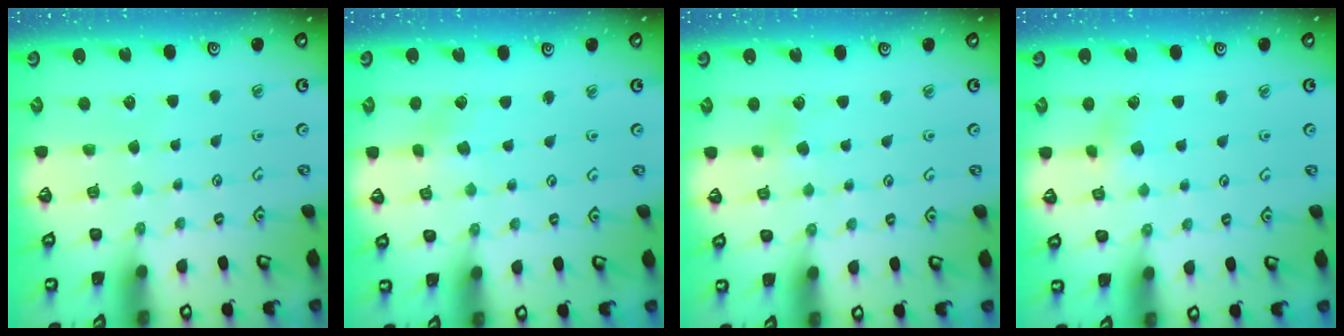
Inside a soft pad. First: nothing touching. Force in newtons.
{"total": 1.7, "press": 1.7, "slide": 0.3}
{"total": 1.8, "press": 1.7, "slide": 0.4}
{"total": 2.9, "press": 2.9, "slide": 0.4}